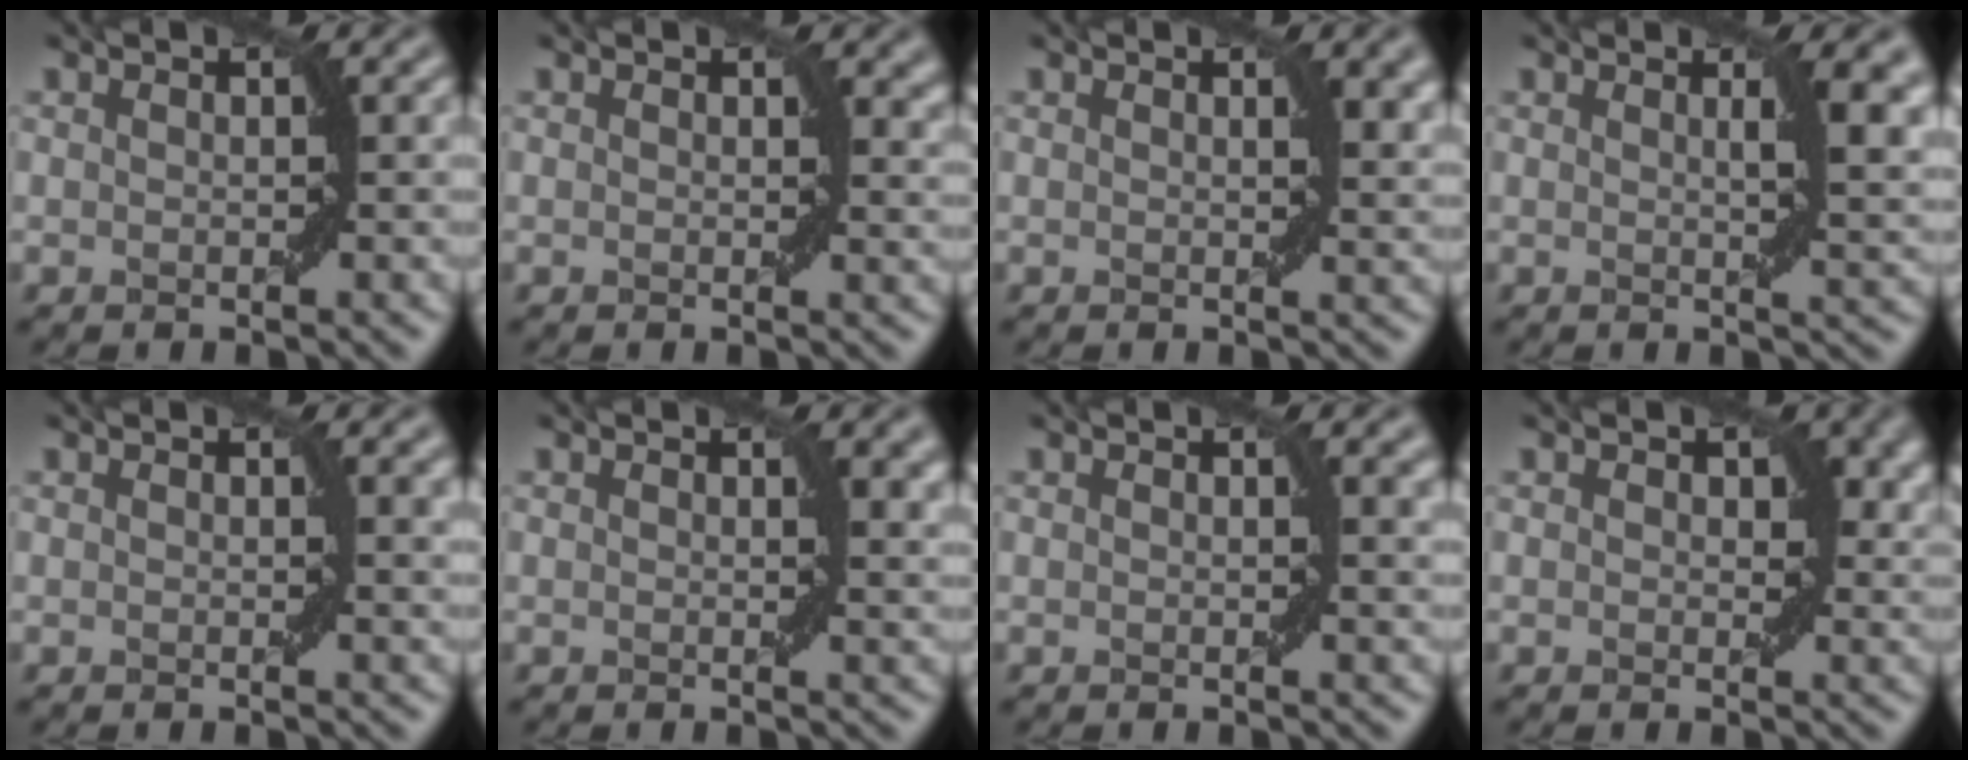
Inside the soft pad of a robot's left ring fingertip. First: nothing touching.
{"total": 1.7, "force": [0.7, 1.0, 1.2], "torque": [-0.009, -0.005, 0.010]}
{"total": 2.3, "force": [1.0, 0.7, 1.9], "torque": [-0.020, -0.001, 0.018]}
{"total": 4.9, "force": [1.5, 1.4, 4.4], "torque": [-0.046, 0.006, 0.023]}
{"total": 1.2, "force": [0.5, 0.1, 1.0], "torque": [-0.011, -0.001, 0.009]}
{"total": 2.2, "force": [1.0, 0.6, 1.8], "torque": [-0.017, -0.002, 0.017]}
{"total": 1.2, "force": [0.6, 0.2, 1.1], "torque": [-0.011, -0.001, 0.010]}
{"total": 3.0, "force": [1.0, 1.8, 2.2], "torque": [-0.026, -0.002, 0.012]}